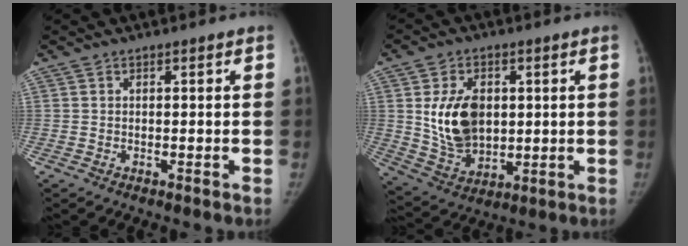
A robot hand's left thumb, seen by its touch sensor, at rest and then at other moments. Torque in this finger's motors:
{"motor_torque": [-0.06, 0.42, 0.10, -0.08, 0.08]}